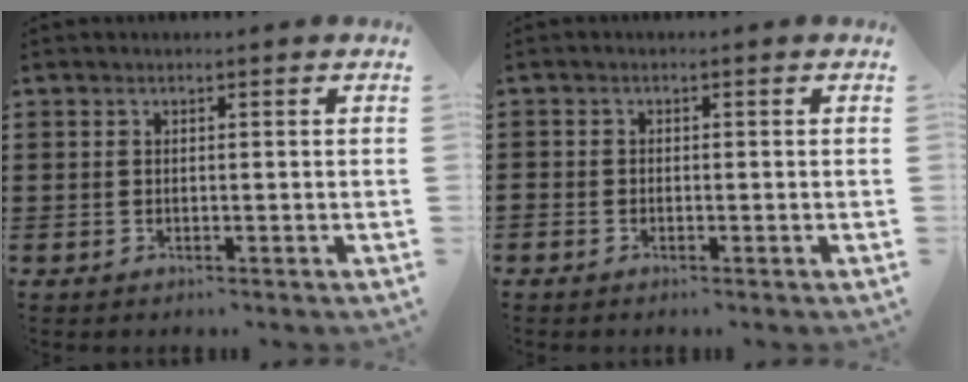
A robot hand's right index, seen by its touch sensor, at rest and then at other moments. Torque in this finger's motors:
{"motor_torque": [0.54, 0.49, 0.05, 0.01]}